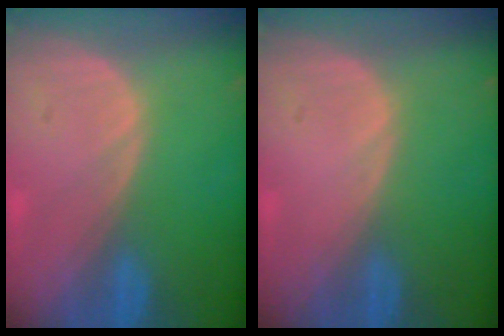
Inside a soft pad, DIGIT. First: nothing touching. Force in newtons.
{"total": 0.0}